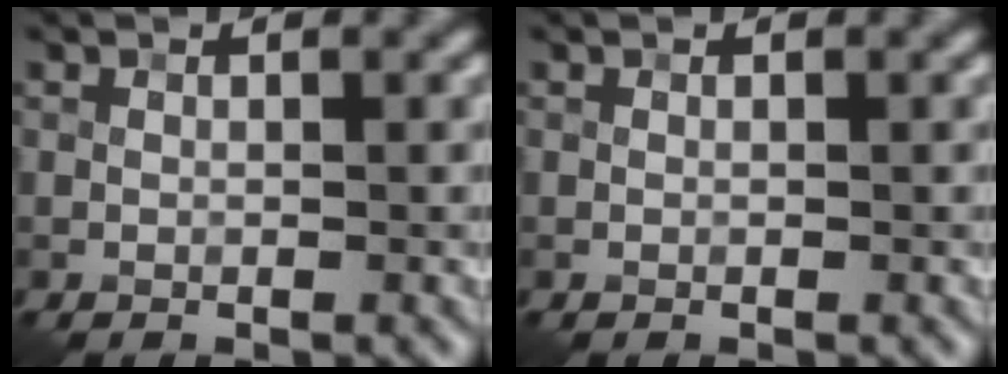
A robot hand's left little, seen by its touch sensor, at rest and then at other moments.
{"total": 0.0}